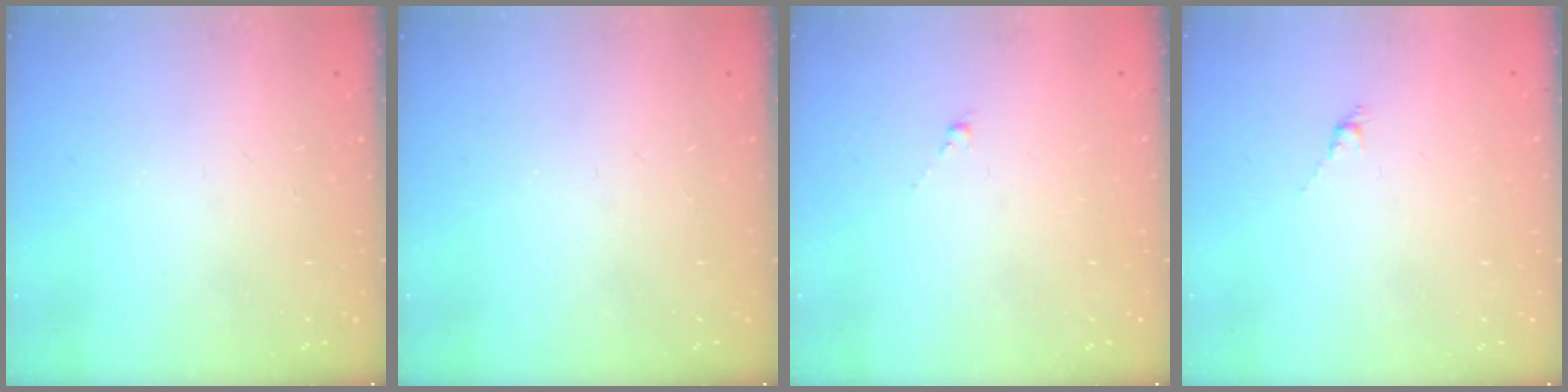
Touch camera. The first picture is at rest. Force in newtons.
{"total": 0.0}
{"total": 0.6, "press": 0.4, "slide": 0.4}
{"total": 0.0}